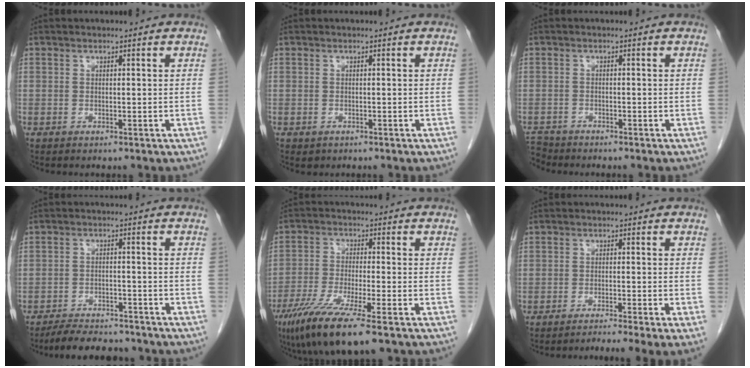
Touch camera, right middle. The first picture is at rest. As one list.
[{"total": 0.9, "force": [-0.4, 0.8, 0.2], "torque": [-0.008, 0.003, 0.001]}, {"total": 3.3, "force": [-3.2, 0.9, -0.3], "torque": [0.004, -0.011, -0.059]}, {"total": 8.8, "force": [-8.0, 2.4, 2.8], "torque": [-0.041, -0.003, -0.118]}, {"total": 11.3, "force": [-7.3, 0.6, 8.6], "torque": [-0.163, -0.031, -0.126]}, {"total": 7.6, "force": [-6.0, -1.3, 4.5], "torque": [-0.043, -0.013, -0.086]}]